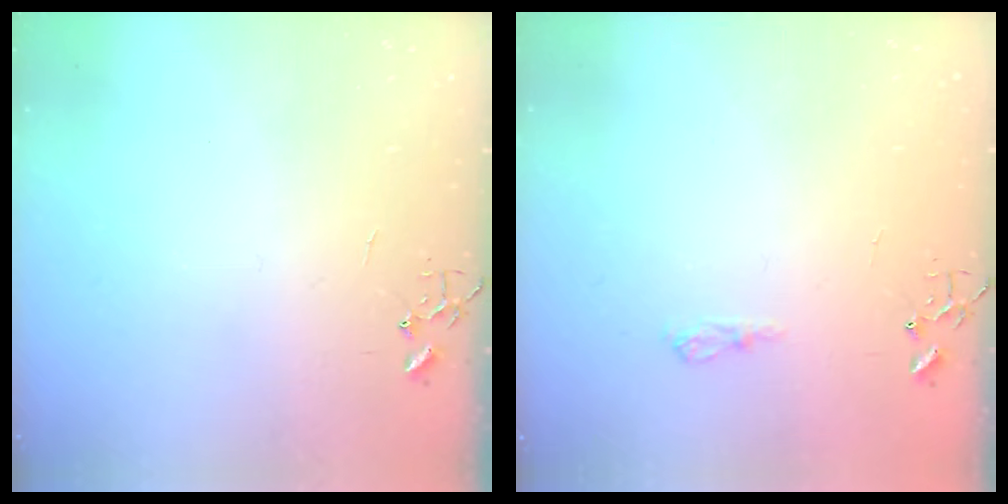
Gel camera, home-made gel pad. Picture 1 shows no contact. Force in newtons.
{"total": 7.0, "press": 7.0, "slide": 0.8}